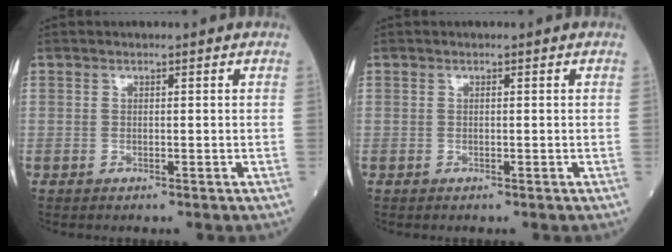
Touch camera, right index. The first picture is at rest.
{"total": 0.0}